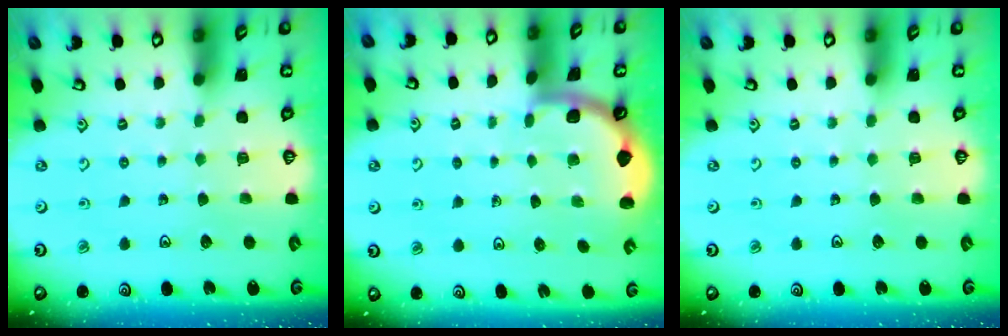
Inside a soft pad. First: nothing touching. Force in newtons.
{"total": 1.7, "press": 1.7, "slide": 0.0}
{"total": 0.0}